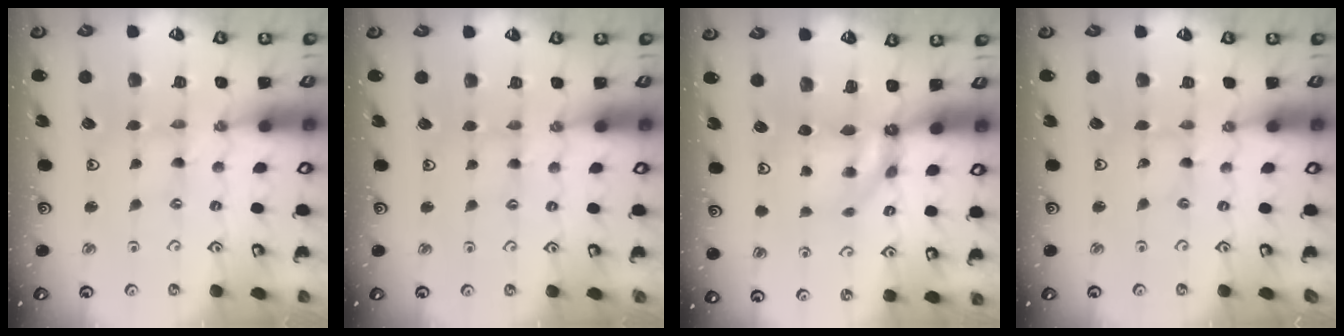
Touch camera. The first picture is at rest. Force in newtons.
{"total": 1.3, "press": 1.2, "slide": 0.3}
{"total": 6.5, "press": 6.5, "slide": 0.5}
{"total": 0.0}